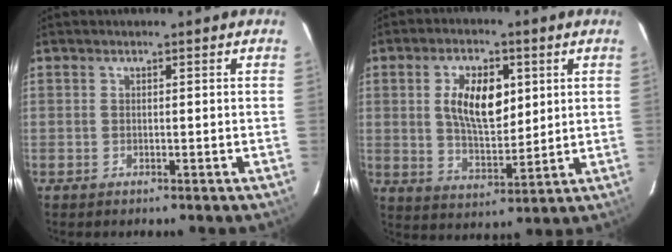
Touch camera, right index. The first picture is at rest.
{"total": 10.8, "force": [2.9, 5.4, 8.9], "torque": [-0.160, 0.008, 0.058]}